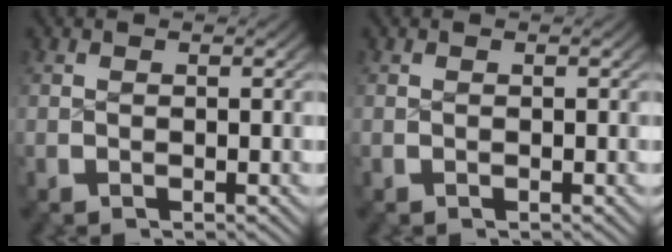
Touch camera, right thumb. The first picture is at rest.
{"total": 0.0}